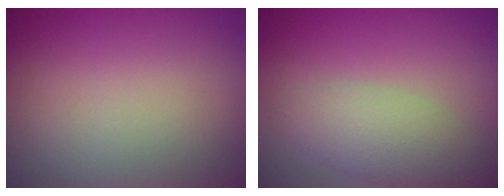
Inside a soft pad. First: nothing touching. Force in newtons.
{"total": 3.8, "press": 3.8, "slide": 0.2}